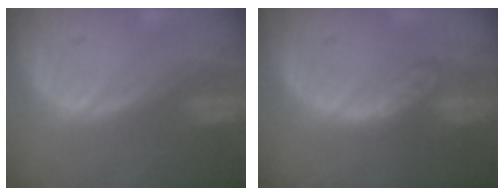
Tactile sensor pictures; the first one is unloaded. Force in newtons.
{"total": 4.7, "press": 4.7, "slide": 0.2}